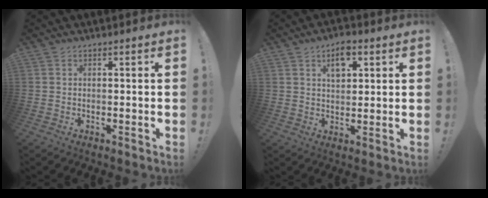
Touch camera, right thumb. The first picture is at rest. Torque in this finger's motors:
{"motor_torque": [0.00, 0.02, 0.01, 0.09, 0.10]}